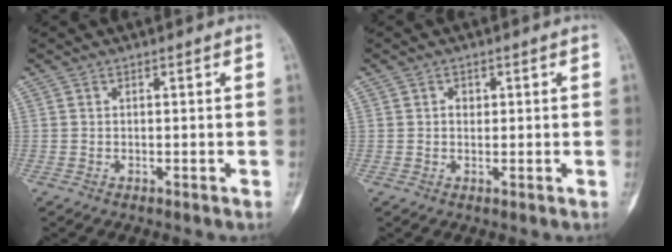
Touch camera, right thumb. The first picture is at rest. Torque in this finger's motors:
{"motor_torque": [0.23, 0.13, -0.12, 0.08, -0.03]}